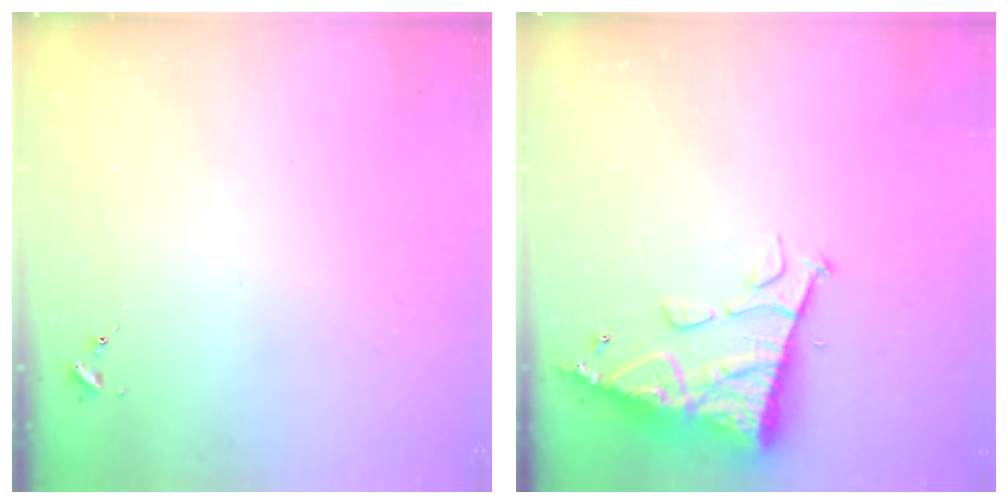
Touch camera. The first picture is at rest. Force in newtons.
{"total": 11.8, "press": 11.7, "slide": 1.2}